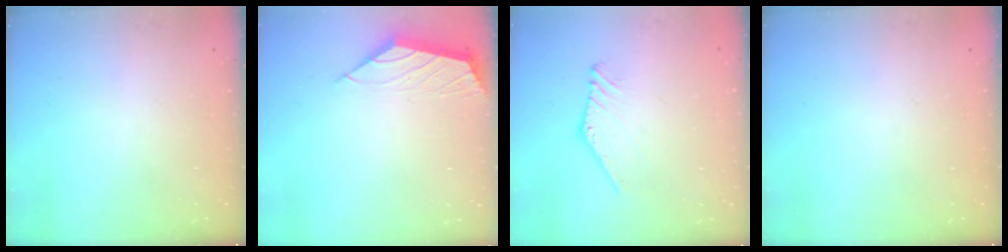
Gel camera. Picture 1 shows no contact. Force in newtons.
{"total": 2.1, "press": 2.0, "slide": 0.5}
{"total": 2.0, "press": 2.0, "slide": 0.0}
{"total": 0.0}